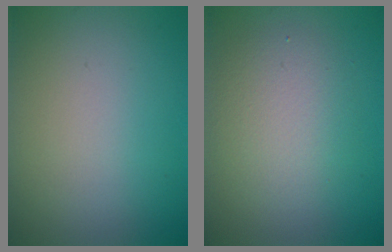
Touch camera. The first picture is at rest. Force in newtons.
{"total": 3.7, "press": 3.7, "slide": 0.2}